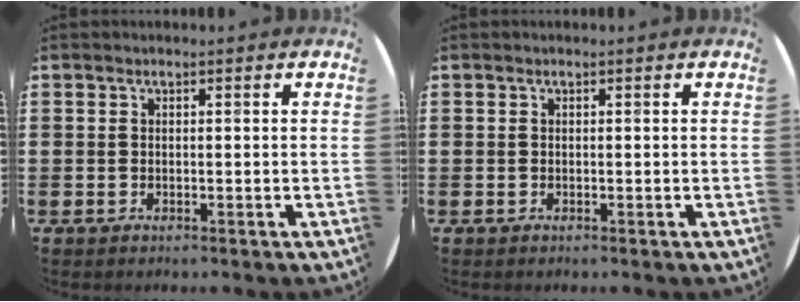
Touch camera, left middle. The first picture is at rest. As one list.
[{"total": 0.0}]